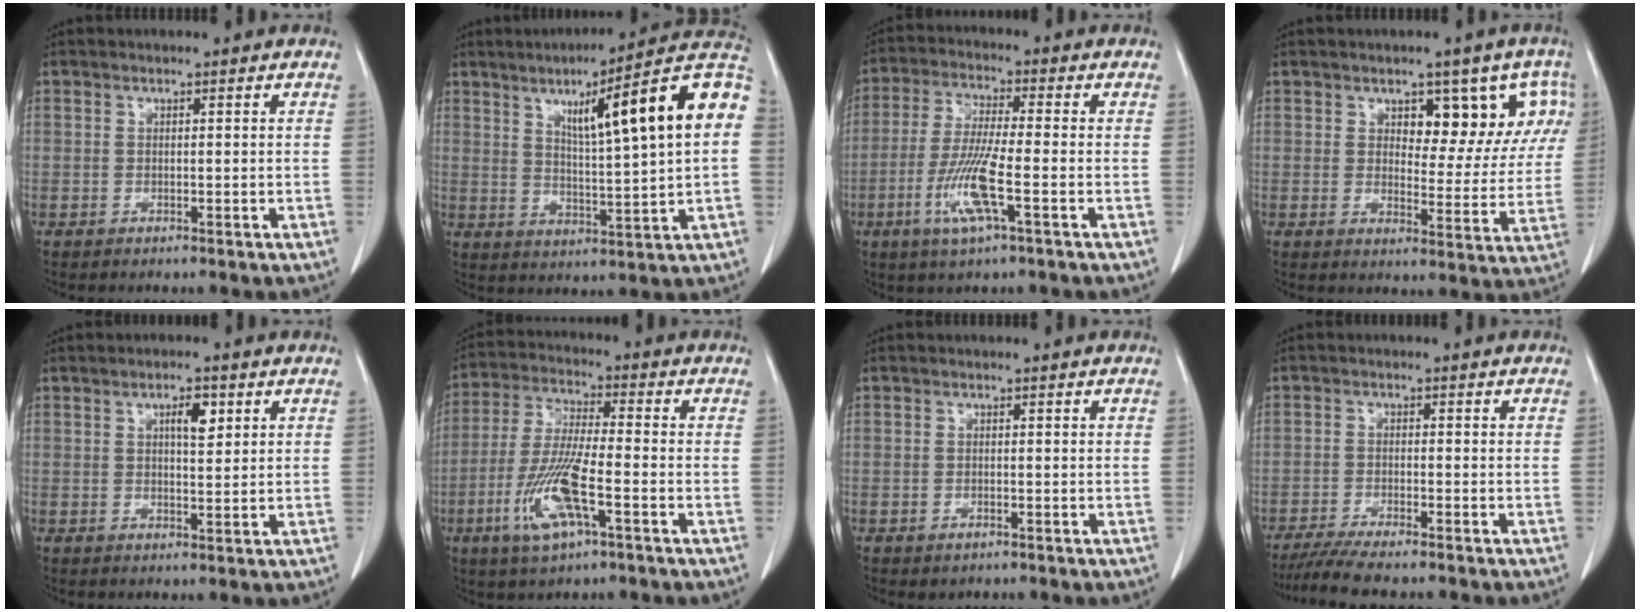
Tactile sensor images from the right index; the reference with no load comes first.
{"total": 18.3, "force": [5.1, 0.5, 17.5], "torque": [-0.242, 0.026, 0.066]}
{"total": 9.6, "force": [-3.4, 0.5, 9.0], "torque": [-0.185, -0.014, -0.069]}
{"total": 9.2, "force": [4.5, 4.7, 6.5], "torque": [-0.056, 0.012, 0.061]}
{"total": 3.6, "force": [1.5, 1.1, 3.1], "torque": [-0.051, 0.000, 0.024]}
{"total": 11.5, "force": [-4.5, 2.0, 10.4], "torque": [-0.219, -0.014, -0.084]}
{"total": 1.1, "force": [-0.6, 0.7, 0.6], "torque": [-0.015, -0.001, 0.001]}
{"total": 8.0, "force": [-6.7, 0.7, 4.2], "torque": [-0.065, -0.018, -0.110]}